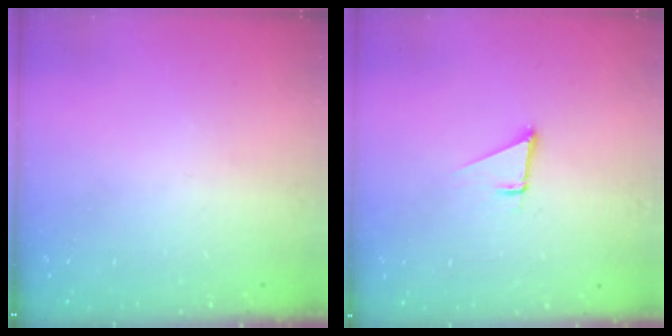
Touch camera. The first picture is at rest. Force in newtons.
{"total": 1.9, "press": 1.9, "slide": 0.0}